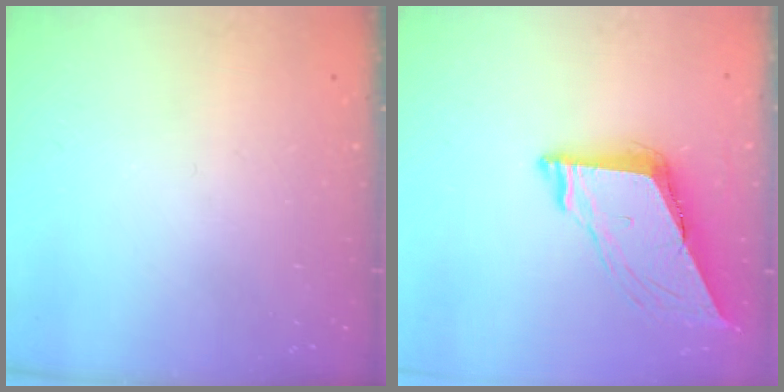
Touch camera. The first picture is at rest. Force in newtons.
{"total": 8.4, "press": 8.4, "slide": 0.6}